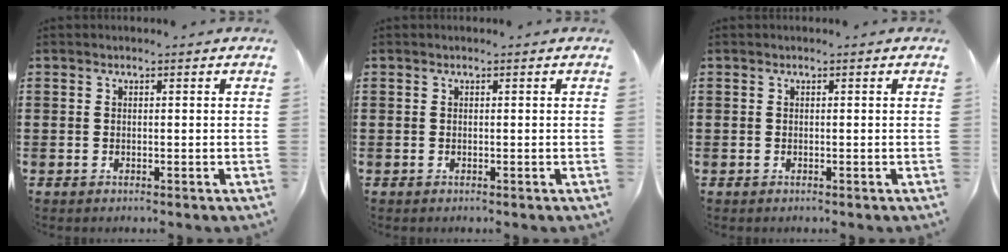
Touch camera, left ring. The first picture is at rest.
{"total": 0.0}
{"total": 0.0}